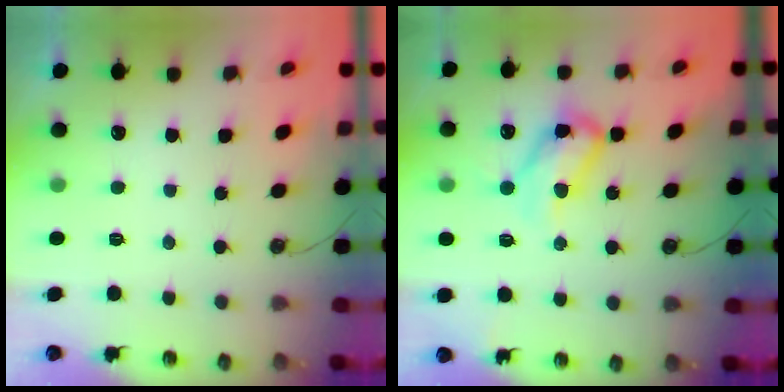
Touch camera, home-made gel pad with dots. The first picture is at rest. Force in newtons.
{"total": 12.7, "press": 12.6, "slide": 1.8}